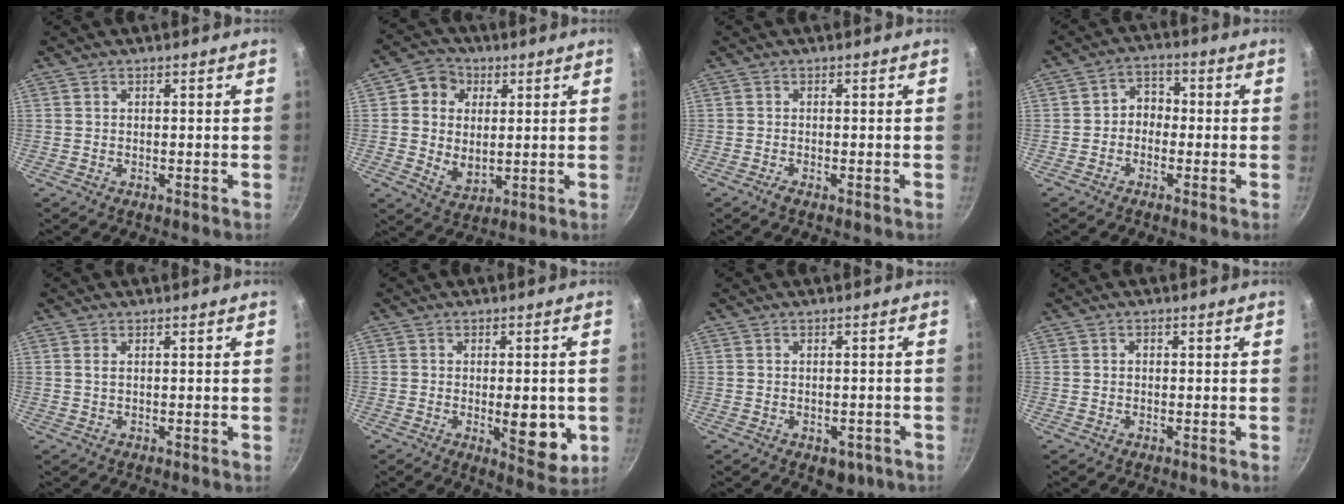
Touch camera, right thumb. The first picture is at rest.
{"total": 9.7, "force": [2.4, 8.0, 4.8], "torque": [-0.050, -0.020, 0.039]}
{"total": 1.2, "force": [-0.8, 0.2, 0.8], "torque": [-0.025, 0.003, -0.019]}
{"total": 4.4, "force": [-0.9, 3.6, 2.4], "torque": [-0.008, 0.021, -0.028]}
{"total": 1.0, "force": [0.3, 0.5, 0.8], "torque": [-0.015, 0.001, 0.005]}
{"total": 9.2, "force": [-1.6, 4.0, 8.1], "torque": [-0.087, -0.014, -0.017]}
{"total": 4.4, "force": [-2.1, 2.7, 2.7], "torque": [-0.019, 0.014, -0.014]}
{"total": 0.8, "force": [-0.1, 0.7, 0.4], "torque": [-0.006, 0.005, -0.002]}